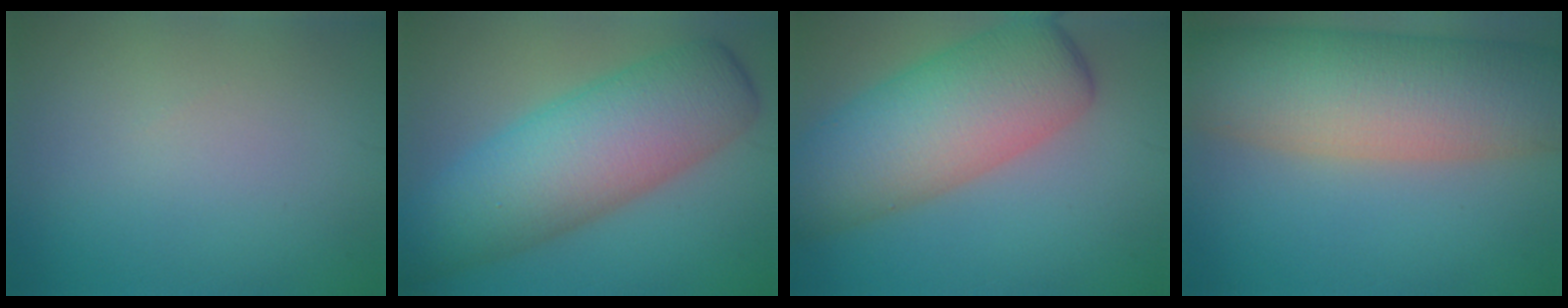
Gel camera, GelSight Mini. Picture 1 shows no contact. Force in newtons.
{"total": 10.5, "press": 10.5, "slide": 0.2}
{"total": 10.3, "press": 10.3, "slide": 0.4}
{"total": 13.2, "press": 13.2, "slide": 0.7}